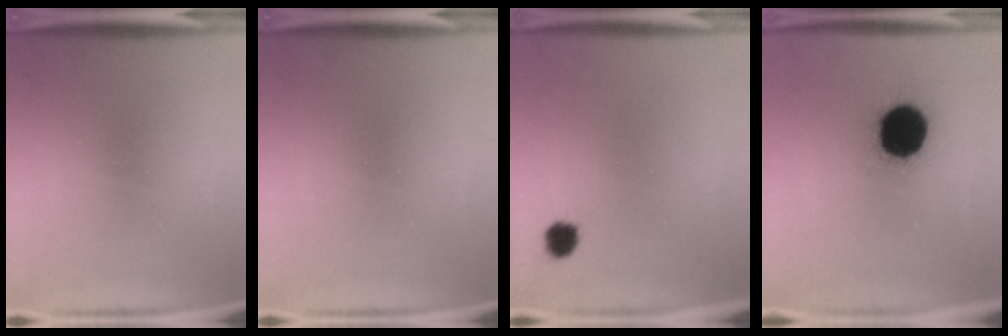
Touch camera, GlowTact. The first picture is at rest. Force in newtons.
{"total": 0.0}
{"total": 2.8}
{"total": 18.5}